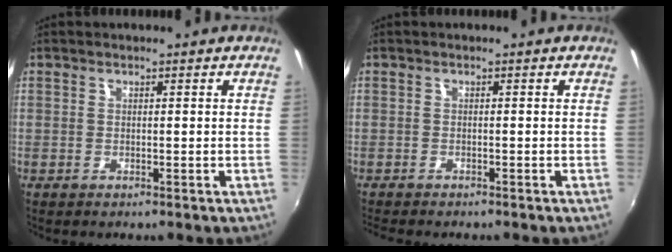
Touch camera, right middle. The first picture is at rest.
{"total": 3.2, "force": [-2.9, 0.6, 1.2], "torque": [-0.031, -0.022, -0.049]}